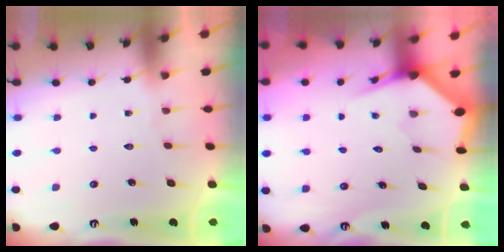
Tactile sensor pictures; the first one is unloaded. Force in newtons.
{"total": 3.4, "press": 3.3, "slide": 0.5}